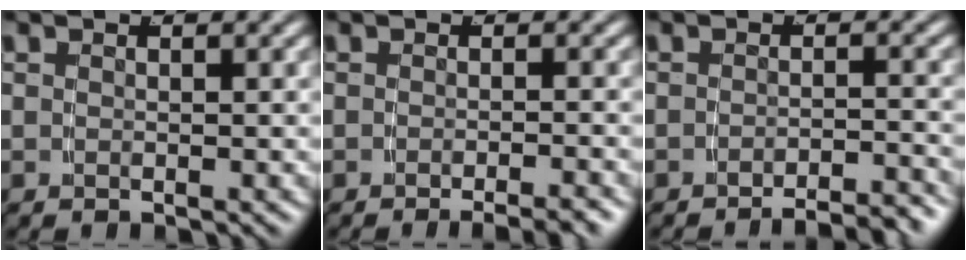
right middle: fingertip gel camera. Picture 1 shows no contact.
{"total": 2.8, "force": [-2.5, -0.1, 1.3], "torque": [-0.009, 0.003, -0.042]}
{"total": 5.0, "force": [-4.8, 0.2, 1.3], "torque": [-0.005, -0.001, -0.078]}